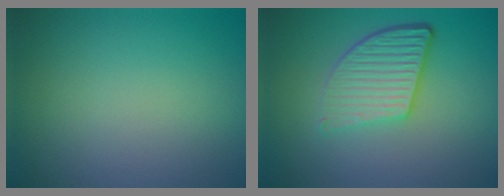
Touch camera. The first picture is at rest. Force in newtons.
{"total": 5.5, "press": 3.8, "slide": 4.0}